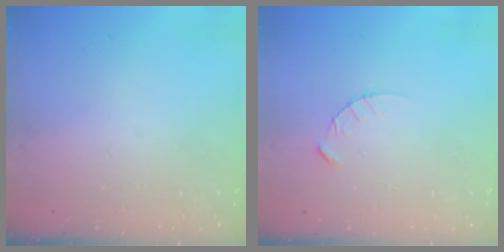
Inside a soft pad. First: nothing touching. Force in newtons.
{"total": 3.1, "press": 3.1, "slide": 0.3}